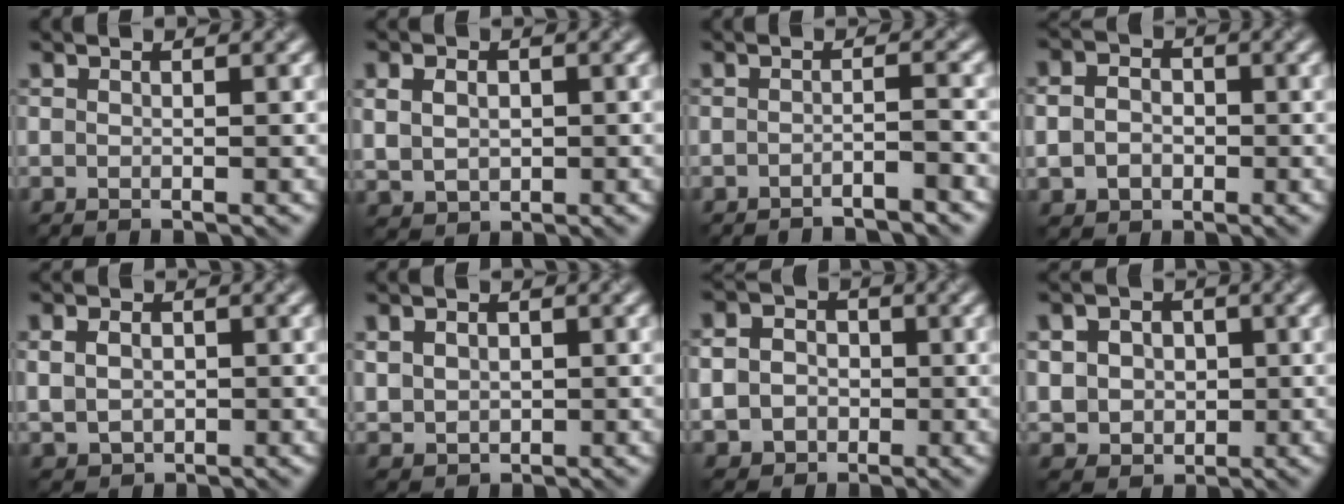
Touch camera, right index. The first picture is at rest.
{"total": 3.2, "force": [0.5, 2.5, 1.9], "torque": [-0.043, 0.001, 0.015]}
{"total": 2.3, "force": [-1.9, 0.3, 1.2], "torque": [-0.006, 0.001, -0.036]}
{"total": 3.4, "force": [-0.5, 2.9, 1.7], "torque": [-0.021, -0.003, -0.012]}
{"total": 3.5, "force": [0.5, 2.8, 2.0], "torque": [-0.040, 0.004, 0.005]}
{"total": 3.0, "force": [0.8, 2.5, 1.5], "torque": [-0.038, 0.002, 0.019]}
{"total": 5.2, "force": [-0.5, 4.7, 2.3], "torque": [-0.027, 0.002, -0.018]}
{"total": 6.2, "force": [1.1, 5.3, 3.0], "torque": [-0.062, 0.020, 0.007]}